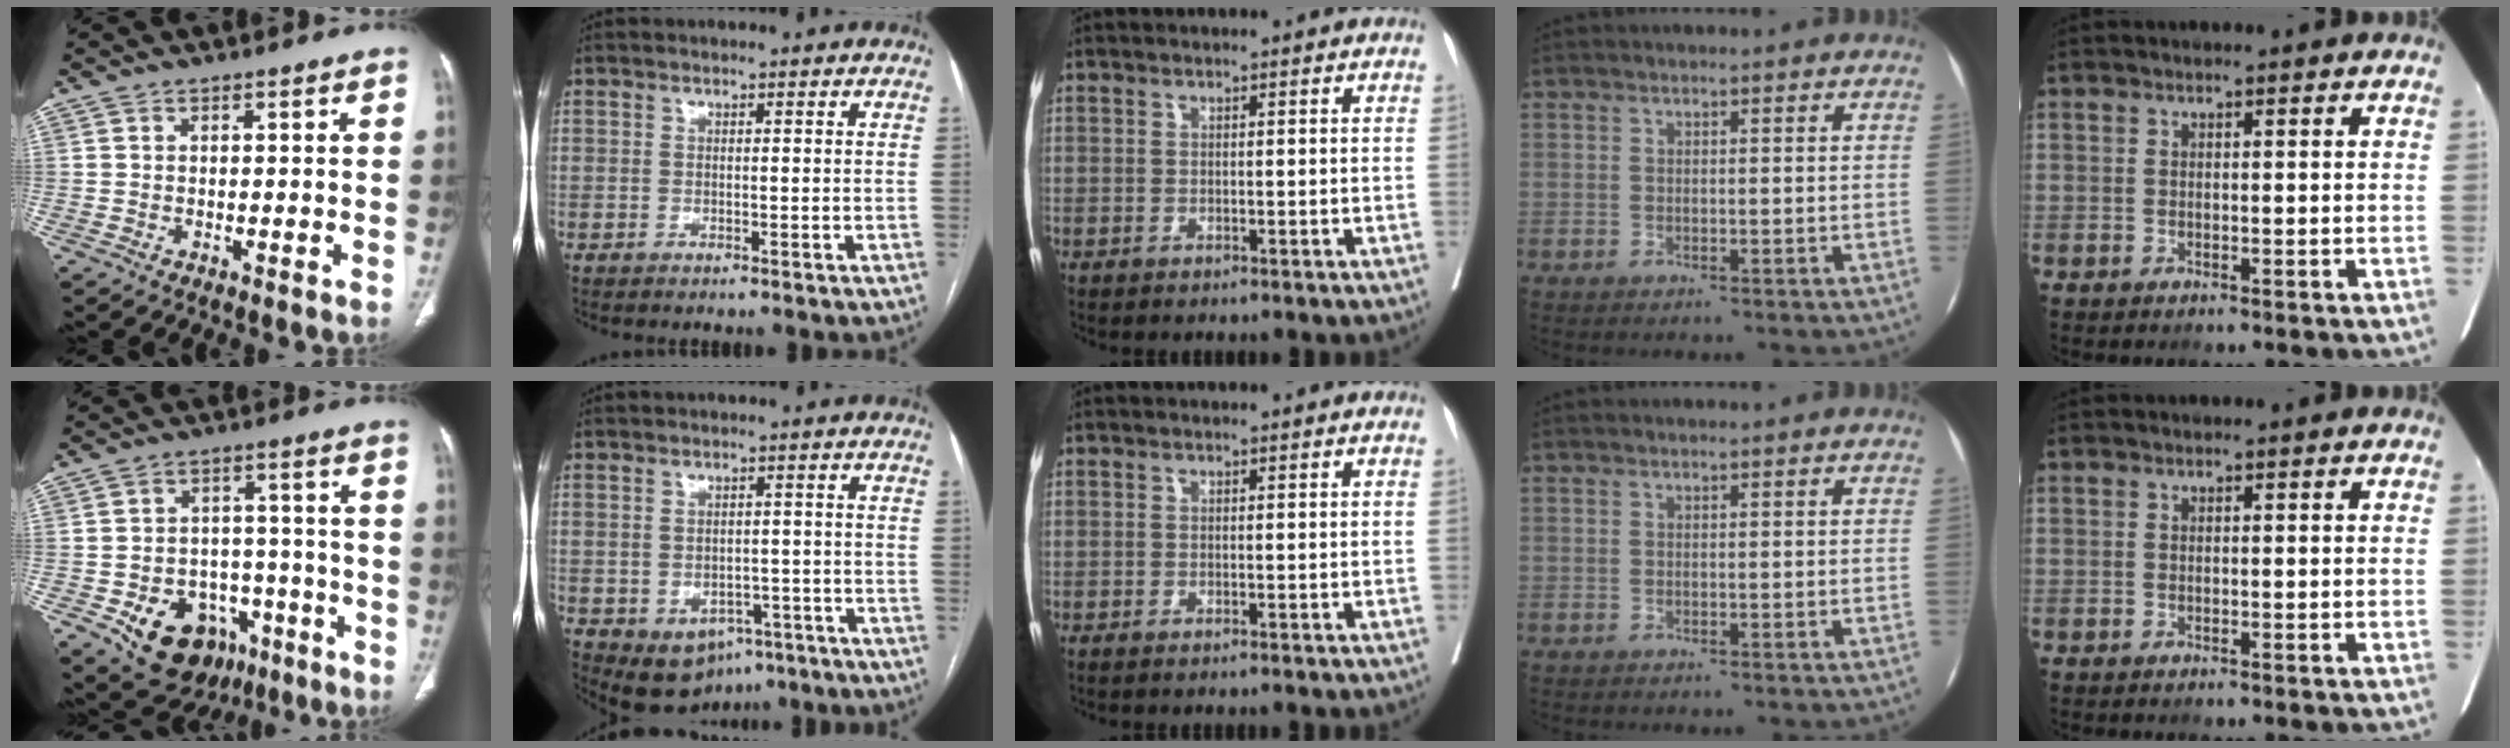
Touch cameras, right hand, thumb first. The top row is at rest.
{"thumb": {"total": 15.7, "force": [-7.7, 11.5, 7.6], "torque": [-0.084, 0.056, -0.101]}, "index": {"total": 7.9, "force": [-4.1, 5.8, 3.3], "torque": [-0.045, 0.016, -0.046]}, "middle": {"total": 1.7, "force": [-1.5, -0.2, 0.8], "torque": [-0.012, 0.000, -0.015]}}